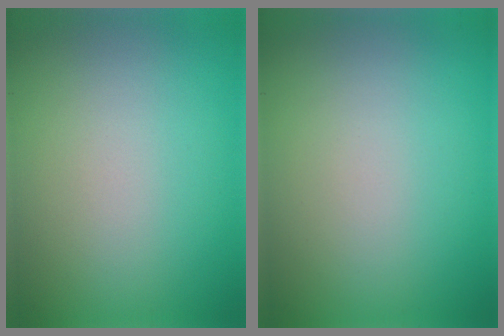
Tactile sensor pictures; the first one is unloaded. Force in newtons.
{"total": 0.0}